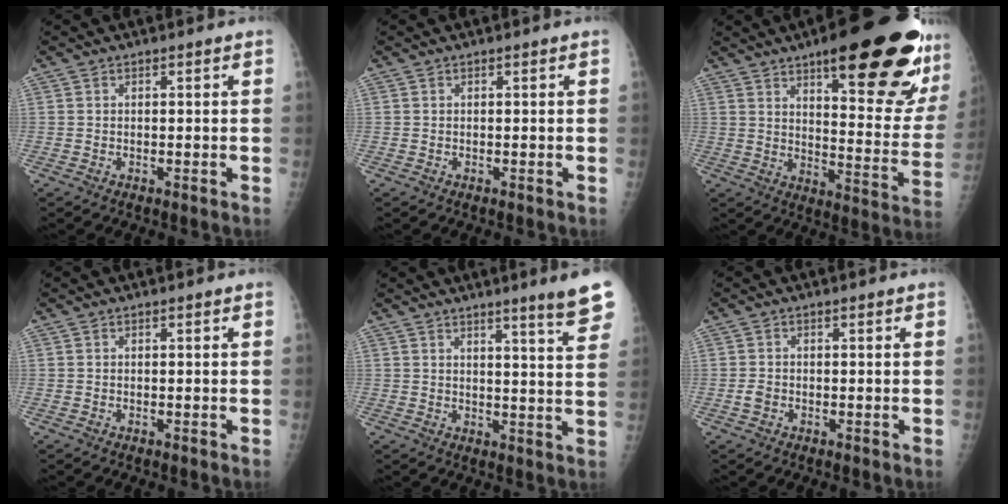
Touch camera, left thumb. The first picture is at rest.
{"total": 0.0}
{"total": 27.9, "force": [15.6, 7.1, 22.0], "torque": [-0.240, -0.056, 0.220]}
{"total": 0.0}
{"total": 8.9, "force": [6.3, -0.1, 6.3], "torque": [-0.068, -0.038, 0.074]}
{"total": 1.4, "force": [-0.2, 1.1, 0.8], "torque": [-0.009, 0.001, -0.001]}